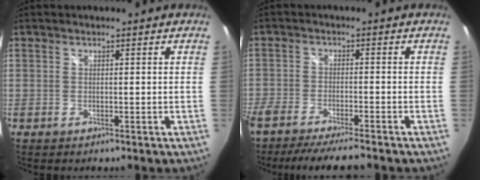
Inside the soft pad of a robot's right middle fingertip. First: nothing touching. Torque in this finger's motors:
{"motor_torque": [1.19, -0.95, 0.40, 0.15]}